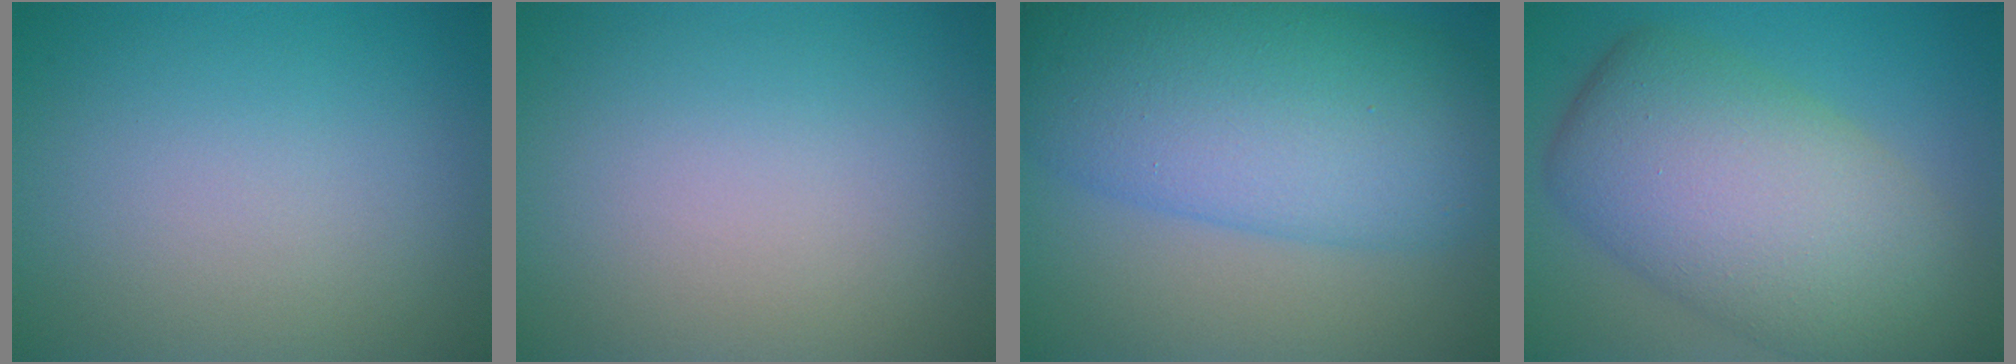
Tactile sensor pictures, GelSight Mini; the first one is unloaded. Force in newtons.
{"total": 0.0}
{"total": 11.4, "press": 11.4, "slide": 0.1}
{"total": 11.1, "press": 11.1, "slide": 0.5}